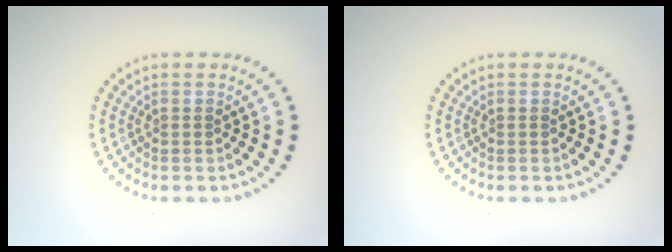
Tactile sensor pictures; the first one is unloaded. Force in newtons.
{"total": 0.0}